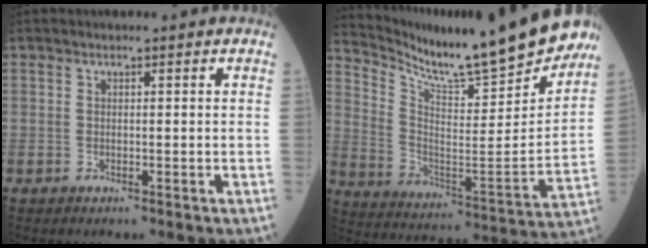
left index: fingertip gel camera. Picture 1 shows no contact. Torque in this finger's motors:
{"motor_torque": [0.02, -0.36, 0.25, 0.04]}